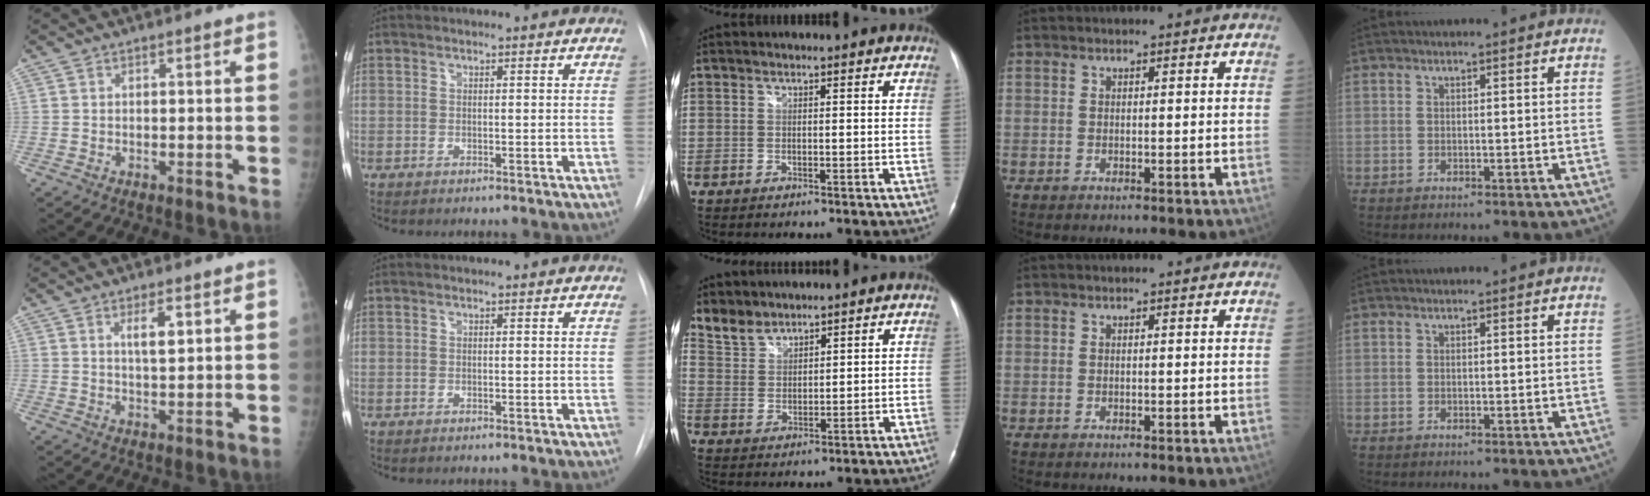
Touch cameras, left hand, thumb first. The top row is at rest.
{"thumb": {"total": 3.8, "force": [1.6, 1.2, 3.3], "torque": [-0.047, -0.008, 0.029]}, "middle": {"total": 4.3, "force": [3.9, 1.7, 0.1], "torque": [-0.002, 0.011, 0.084]}}